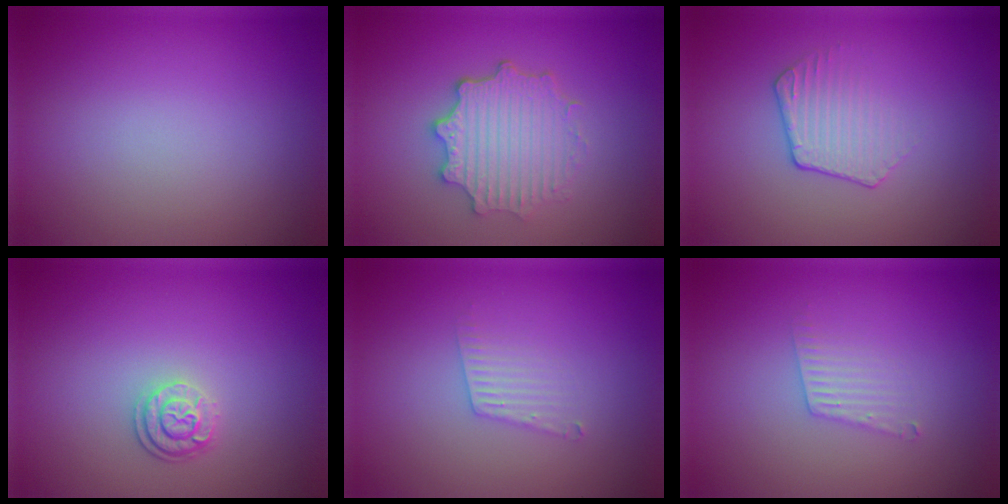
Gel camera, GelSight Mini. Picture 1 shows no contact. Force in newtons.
{"total": 4.5, "press": 3.8, "slide": 2.4}
{"total": 2.1, "press": 1.5, "slide": 1.4}
{"total": 2.3, "press": 1.8, "slide": 1.4}
{"total": 1.7, "press": 1.7, "slide": 0.0}
{"total": 1.7, "press": 1.7, "slide": 0.0}